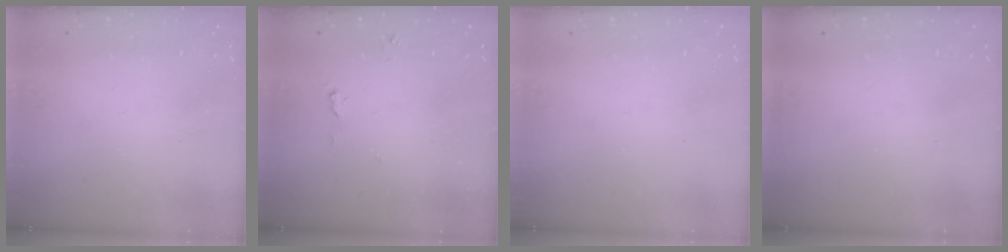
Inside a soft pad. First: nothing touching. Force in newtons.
{"total": 4.9, "press": 4.8, "slide": 0.7}
{"total": 0.0}
{"total": 0.0}